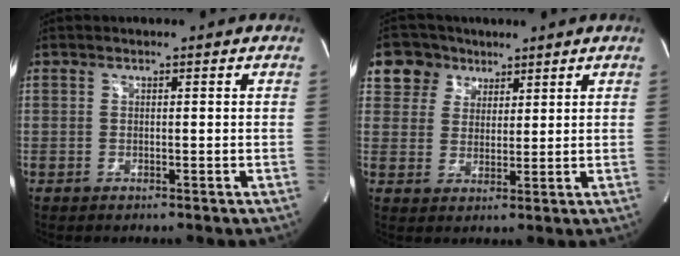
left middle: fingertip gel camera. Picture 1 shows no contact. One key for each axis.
{"total": 6.0, "fx": 3.5, "fy": 4.8, "fz": 0.5, "tx": -0.015, "ty": 0.009, "tz": 0.067}